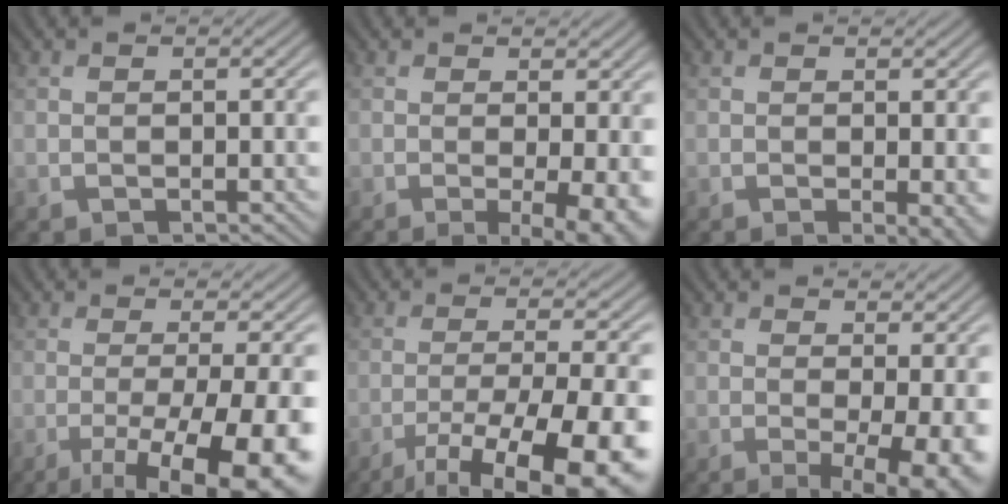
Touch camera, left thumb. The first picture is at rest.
{"total": 5.8, "force": [-0.9, 1.3, 5.6], "torque": [-0.082, -0.009, -0.013]}
{"total": 3.0, "force": [-0.3, 0.7, 2.9], "torque": [-0.043, -0.005, -0.008]}
{"total": 13.4, "force": [-4.9, 3.3, 12.0], "torque": [-0.160, -0.007, -0.065]}
{"total": 14.8, "force": [-8.4, 3.6, 11.6], "torque": [-0.194, -0.027, -0.122]}
{"total": 8.3, "force": [-0.8, 2.3, 8.0], "torque": [-0.110, -0.008, -0.006]}